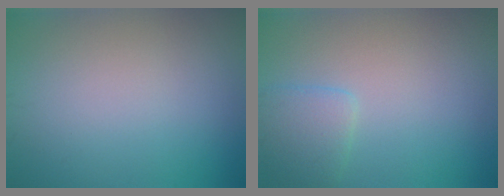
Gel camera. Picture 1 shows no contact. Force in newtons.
{"total": 2.2, "press": 2.2, "slide": 0.1}